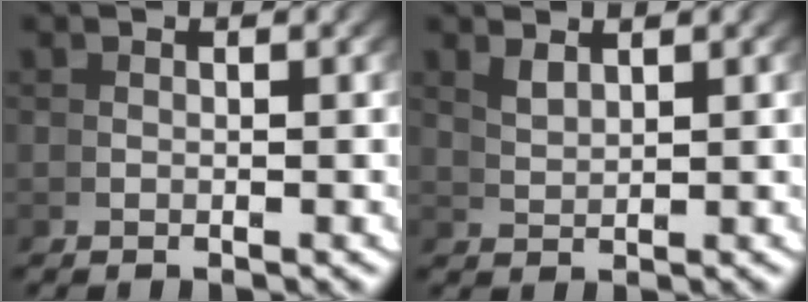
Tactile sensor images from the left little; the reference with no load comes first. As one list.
[{"total": 1.8, "force": [1.6, -0.7, 0.3], "torque": [-0.006, -0.002, 0.041]}]